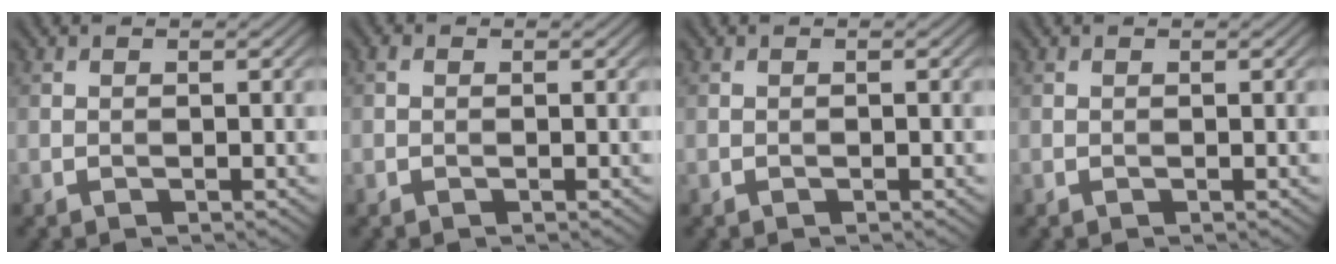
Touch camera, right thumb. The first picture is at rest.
{"total": 0.6, "force": [0.0, 0.4, 0.3], "torque": [-0.006, 0.002, -0.002]}
{"total": 0.0}
{"total": 0.0}